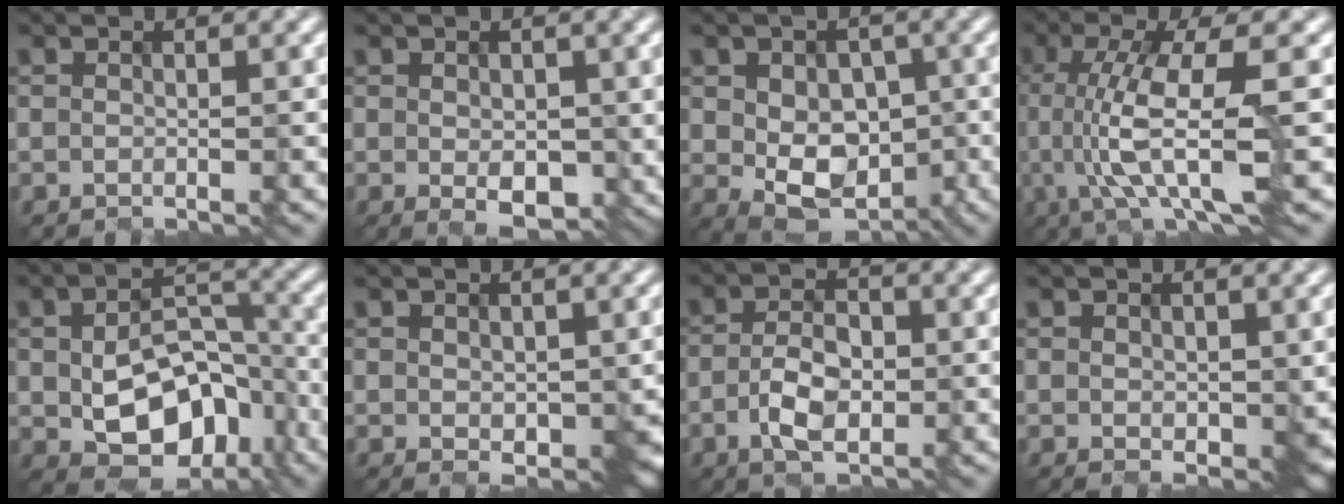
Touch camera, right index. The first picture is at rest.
{"total": 3.4, "force": [-0.5, 1.8, 2.8], "torque": [-0.050, -0.005, 0.003]}
{"total": 6.8, "force": [-0.8, 4.9, 4.6], "torque": [-0.075, -0.013, -0.001]}
{"total": 8.0, "force": [-1.4, 2.1, 7.6], "torque": [-0.148, -0.008, -0.016]}
{"total": 9.2, "force": [-2.6, 5.9, 6.6], "torque": [-0.120, -0.009, -0.030]}
{"total": 4.2, "force": [-0.2, 2.8, 3.1], "torque": [-0.049, -0.010, 0.011]}
{"total": 3.9, "force": [-1.4, 2.2, 2.9], "torque": [-0.065, -0.003, -0.022]}
{"total": 3.1, "force": [0.2, 2.0, 2.4], "torque": [-0.039, -0.005, 0.020]}